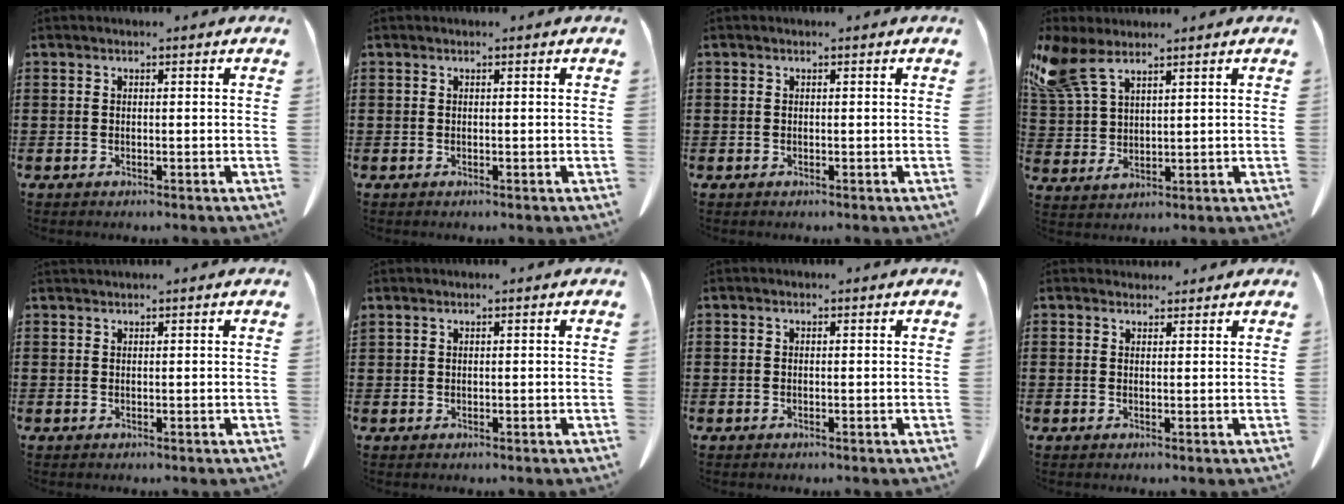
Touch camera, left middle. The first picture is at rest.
{"total": 0.0}
{"total": 0.0}
{"total": 7.2, "force": [4.7, 2.6, 4.8], "torque": [-0.122, -0.009, 0.089]}
{"total": 0.7, "force": [0.6, -0.1, 0.1], "torque": [-0.004, -0.002, 0.014]}
{"total": 0.6, "force": [0.5, 0.0, 0.3], "torque": [-0.010, -0.004, 0.013]}
{"total": 0.0}
{"total": 1.7, "force": [1.6, 0.5, 0.1], "torque": [0.003, 0.000, 0.029]}